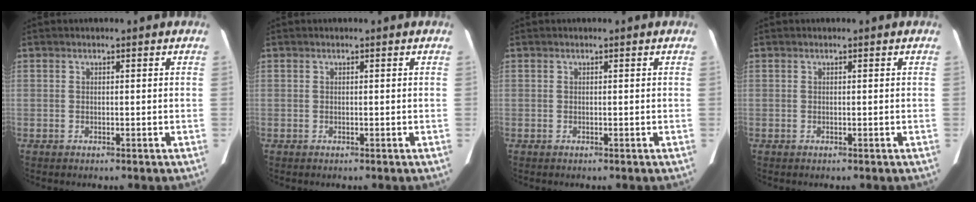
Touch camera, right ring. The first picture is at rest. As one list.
[{"total": 0.0}, {"total": 0.0}, {"total": 0.0}]